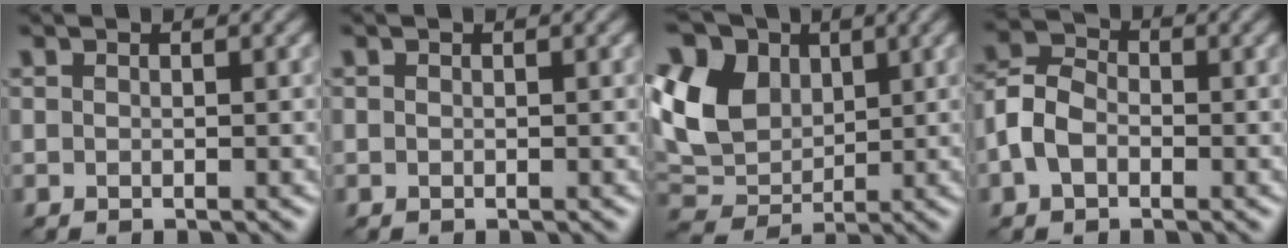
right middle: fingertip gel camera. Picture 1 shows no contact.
{"total": 0.0}
{"total": 9.0, "force": [2.9, 6.7, 5.3], "torque": [-0.145, 0.026, 0.049]}
{"total": 3.9, "force": [-1.1, 2.8, 2.4], "torque": [-0.055, 0.009, -0.029]}